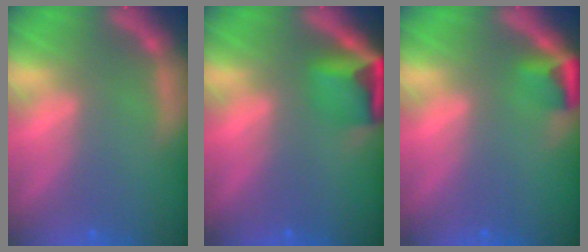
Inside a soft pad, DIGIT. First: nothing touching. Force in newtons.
{"total": 4.9}
{"total": 2.4}